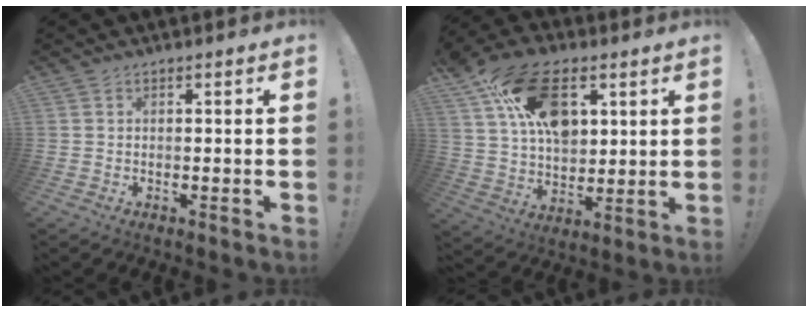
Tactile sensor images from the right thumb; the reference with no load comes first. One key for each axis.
{"total": 20.2, "fx": 8.0, "fy": 12.5, "fz": 13.8, "tx": -0.229, "ty": -0.031, "tz": 0.143}